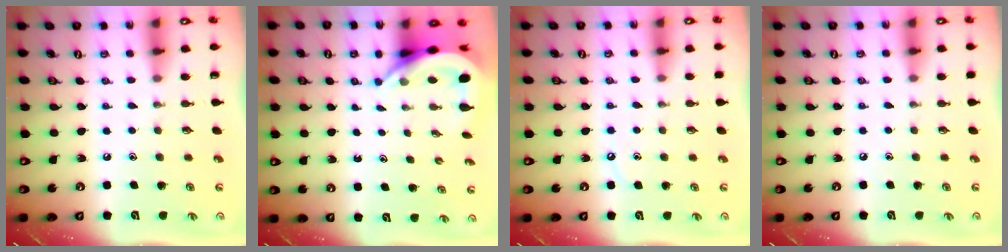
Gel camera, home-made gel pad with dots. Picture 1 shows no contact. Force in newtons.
{"total": 6.4, "press": 6.4, "slide": 0.7}
{"total": 3.7, "press": 3.7, "slide": 0.5}
{"total": 0.0}